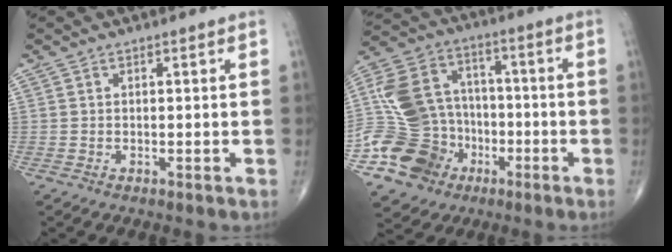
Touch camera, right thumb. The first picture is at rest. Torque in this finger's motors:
{"motor_torque": [2.38, 1.71, 1.00, -1.15, 0.55]}